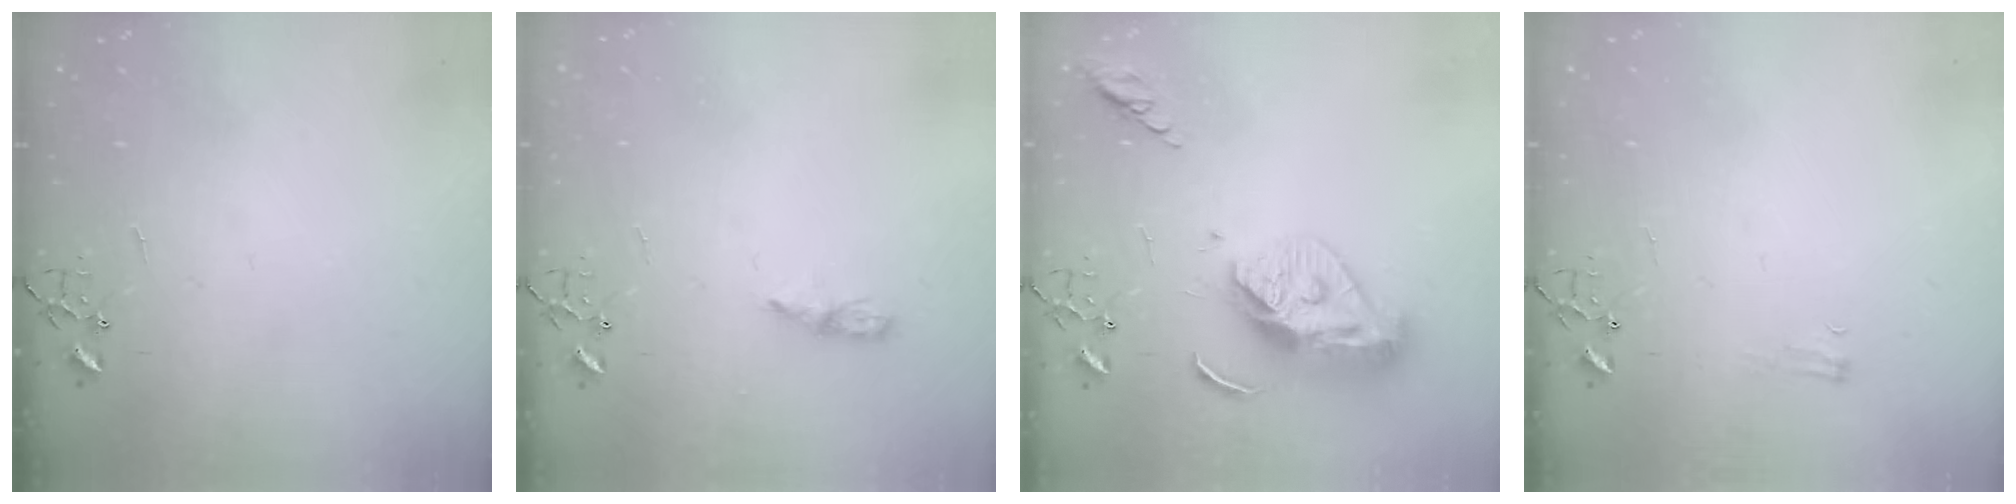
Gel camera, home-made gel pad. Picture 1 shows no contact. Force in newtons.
{"total": 5.1, "press": 5.1, "slide": 0.6}
{"total": 12.7, "press": 12.7, "slide": 0.9}
{"total": 4.4, "press": 4.3, "slide": 0.5}